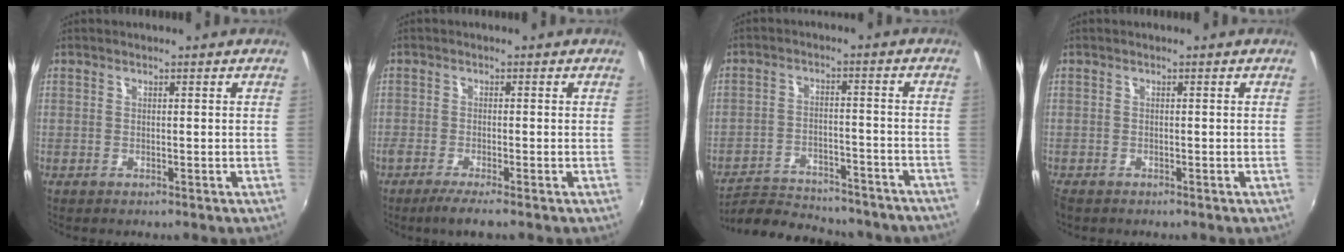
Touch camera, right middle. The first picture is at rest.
{"total": 3.5, "force": [-2.7, -0.4, 2.2], "torque": [-0.055, -0.014, -0.052]}
{"total": 21.2, "force": [-18.6, 6.5, 7.8], "torque": [-0.162, 0.000, -0.245]}
{"total": 1.5, "force": [-1.3, 0.6, 0.4], "torque": [-0.014, -0.008, -0.024]}